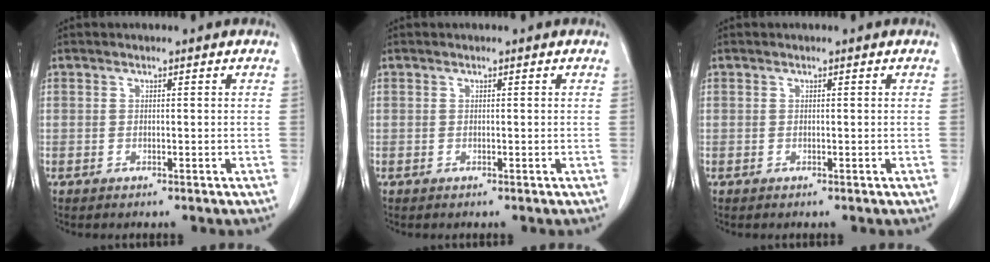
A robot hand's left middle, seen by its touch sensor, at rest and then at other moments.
{"total": 0.0}
{"total": 0.0}